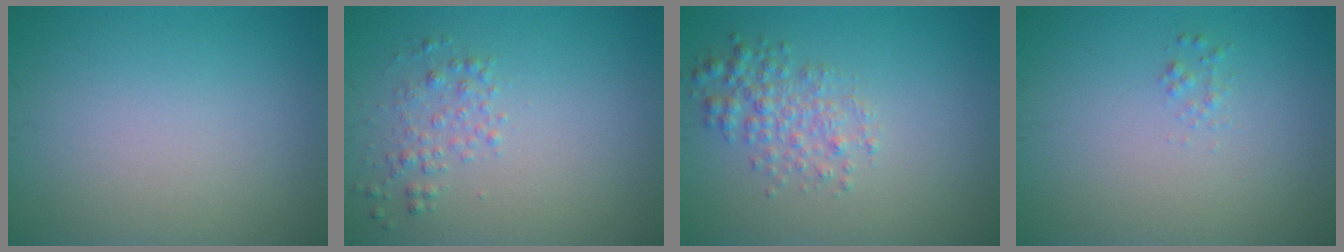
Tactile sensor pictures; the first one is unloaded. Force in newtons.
{"total": 1.7, "press": 1.7, "slide": 0.1}
{"total": 2.8, "press": 2.8, "slide": 0.1}
{"total": 0.7, "press": 0.7, "slide": 0.0}